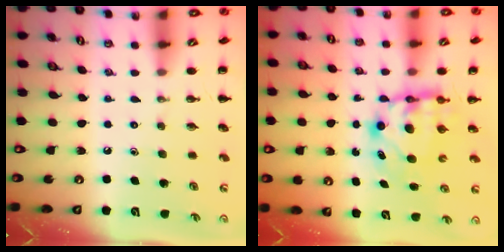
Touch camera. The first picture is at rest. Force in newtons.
{"total": 6.6, "press": 6.4, "slide": 1.7}